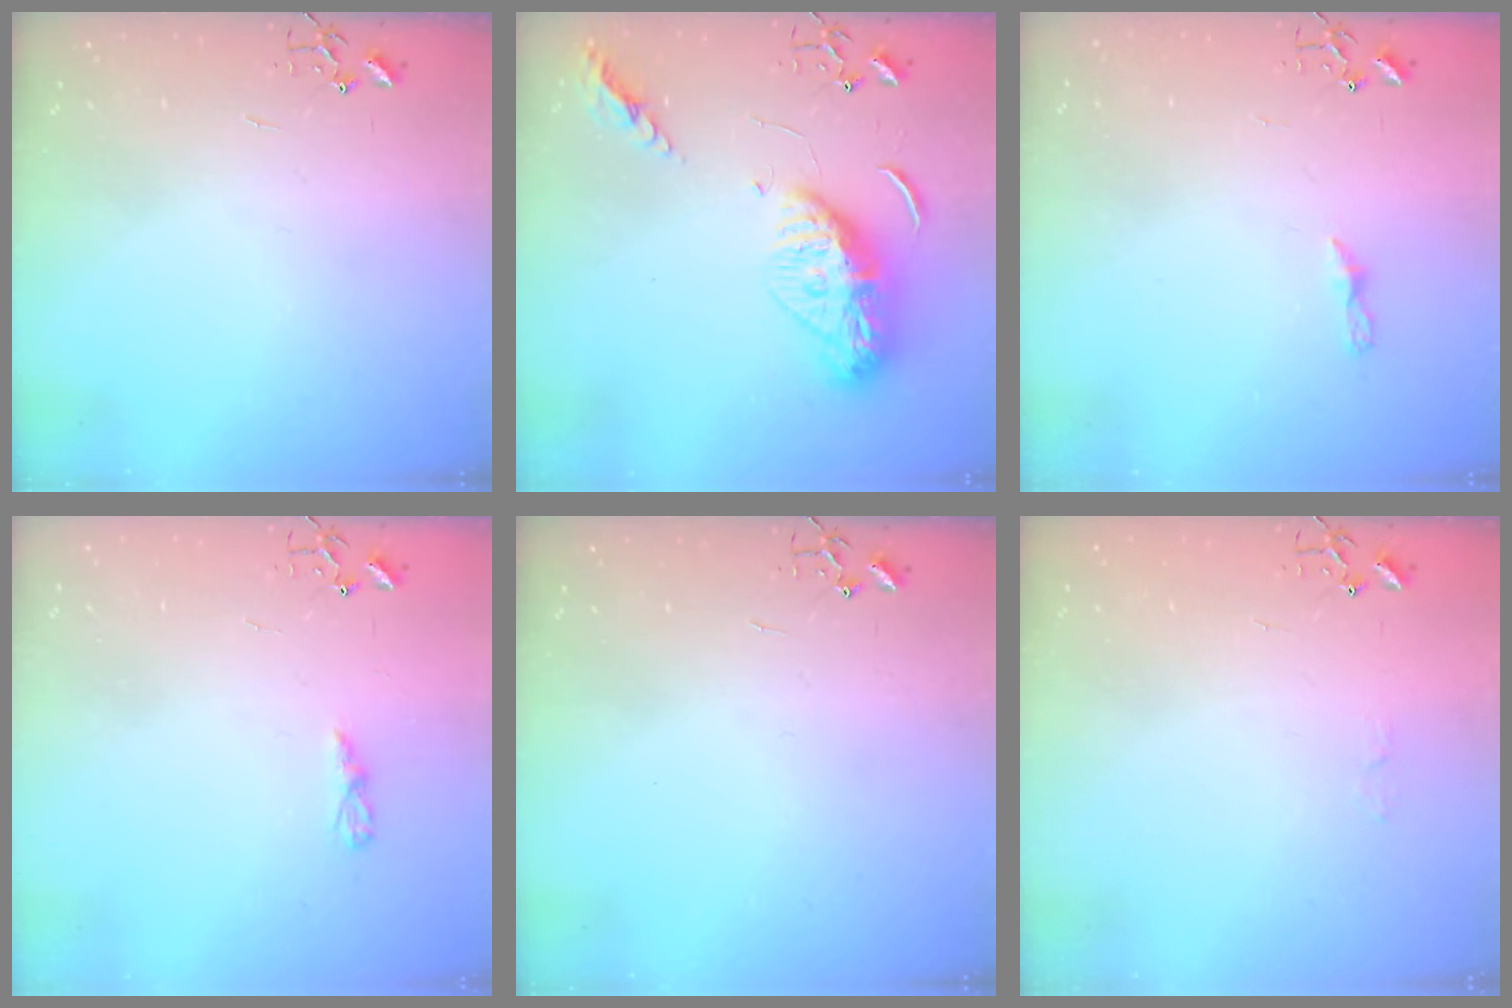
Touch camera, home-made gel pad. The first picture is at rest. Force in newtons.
{"total": 13.5, "press": 13.5, "slide": 1.2}
{"total": 3.7, "press": 3.7, "slide": 0.4}
{"total": 3.5, "press": 3.5, "slide": 0.4}
{"total": 0.0}
{"total": 3.3, "press": 3.2, "slide": 0.5}